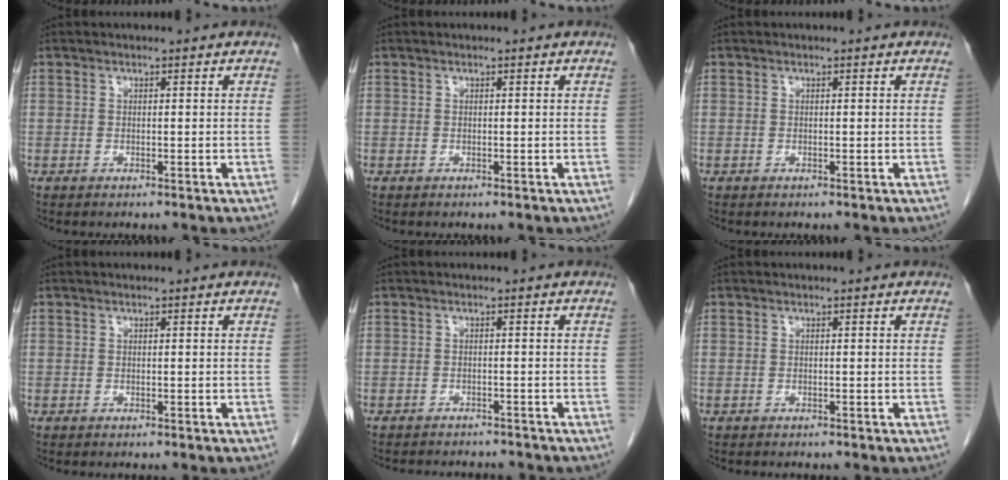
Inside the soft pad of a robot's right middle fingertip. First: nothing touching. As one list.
[{"total": 0.0}, {"total": 0.0}, {"total": 0.0}, {"total": 7.0, "force": [-6.6, 1.6, 1.6], "torque": [-0.022, -0.002, -0.081]}, {"total": 0.7, "force": [-0.6, 0.1, 0.2], "torque": [-0.011, -0.002, -0.009]}]